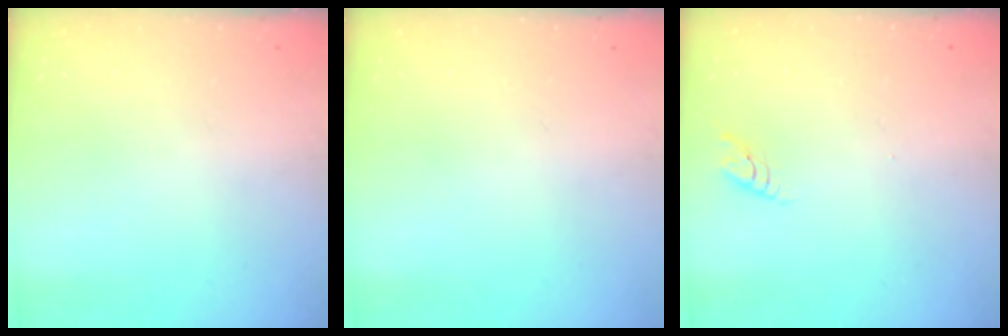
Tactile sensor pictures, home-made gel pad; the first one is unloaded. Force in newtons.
{"total": 0.0}
{"total": 3.6, "press": 3.5, "slide": 0.3}